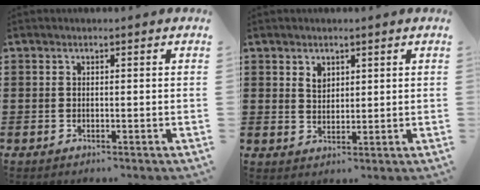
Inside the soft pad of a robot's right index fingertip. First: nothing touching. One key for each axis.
{"total": 2.2, "fx": 1.5, "fy": 1.4, "fz": 0.8, "tx": -0.021, "ty": 0.005, "tz": 0.028}